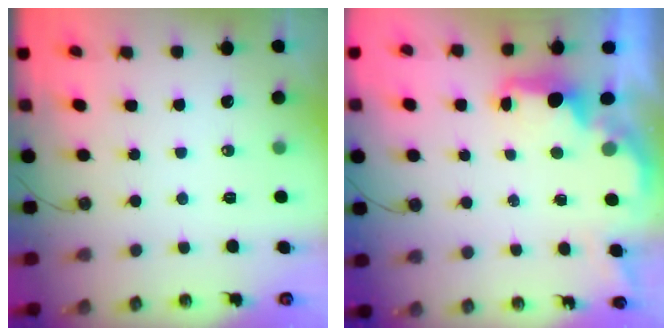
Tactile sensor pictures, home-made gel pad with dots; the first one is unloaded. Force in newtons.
{"total": 1.8, "press": 1.7, "slide": 0.6}